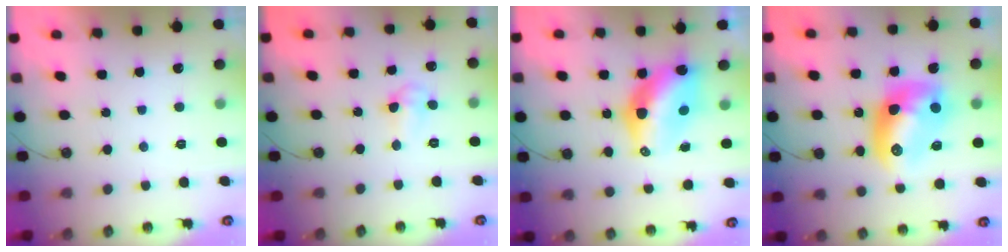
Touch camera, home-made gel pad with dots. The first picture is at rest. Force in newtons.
{"total": 5.9, "press": 4.4, "slide": 3.8}
{"total": 10.6, "press": 10.6, "slide": 0.9}
{"total": 13.5, "press": 13.4, "slide": 1.1}